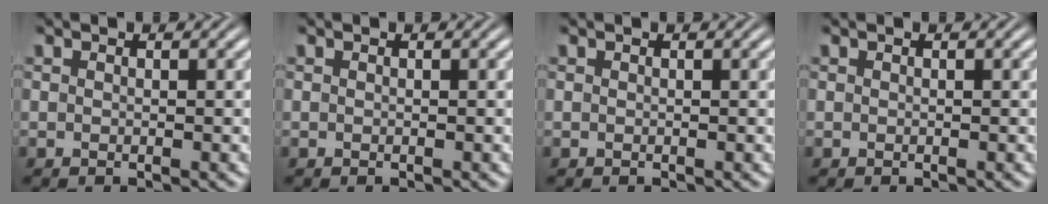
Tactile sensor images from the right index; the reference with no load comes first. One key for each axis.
{"total": 0.0}
{"total": 0.0}
{"total": 0.0}